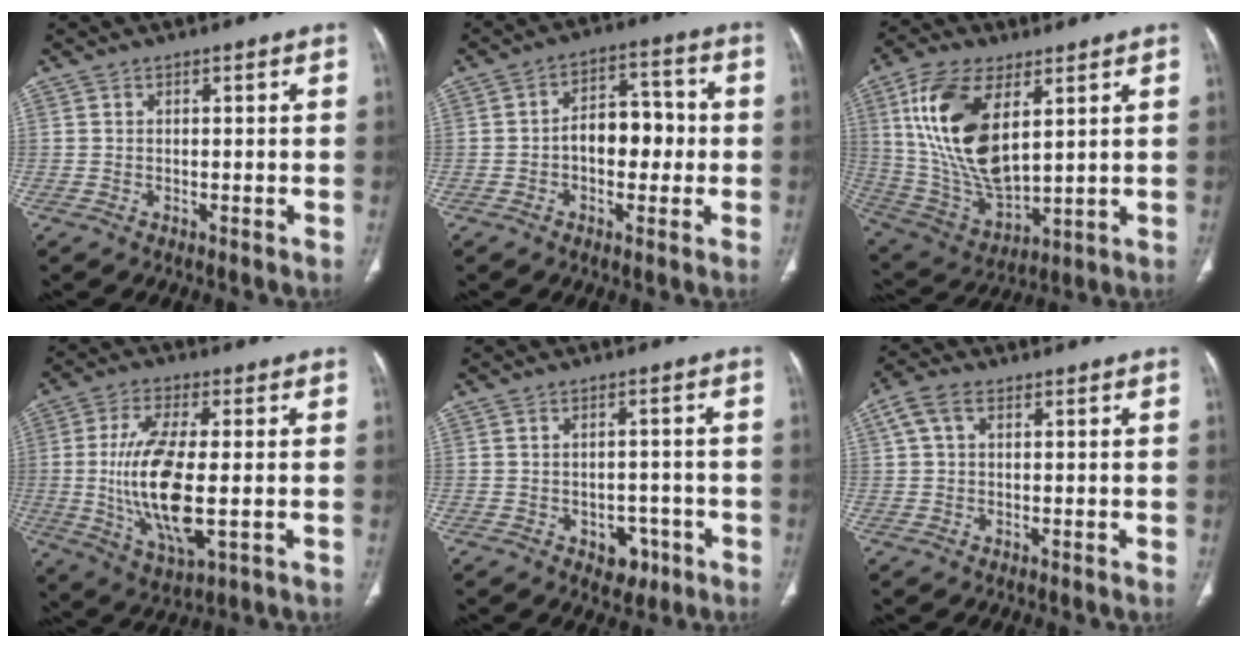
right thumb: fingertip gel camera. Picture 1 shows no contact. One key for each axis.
{"total": 9.3, "fx": -0.9, "fy": 6.0, "fz": 7.1, "tx": -0.074, "ty": 0.035, "tz": -0.022}
{"total": 19.4, "fx": 6.4, "fy": 9.4, "fz": 15.7, "tx": -0.302, "ty": -0.026, "tz": 0.133}
{"total": 15.4, "fx": -0.8, "fy": 5.3, "fz": 14.4, "tx": -0.294, "ty": -0.015, "tz": -0.009}
{"total": 5.2, "fx": -2.5, "fy": 3.6, "fz": 2.7, "tx": -0.011, "ty": 0.019, "tz": -0.027}
{"total": 4.2, "fx": 1.2, "fy": 2.5, "fz": 3.1, "tx": -0.068, "ty": 0.015, "tz": 0.020}